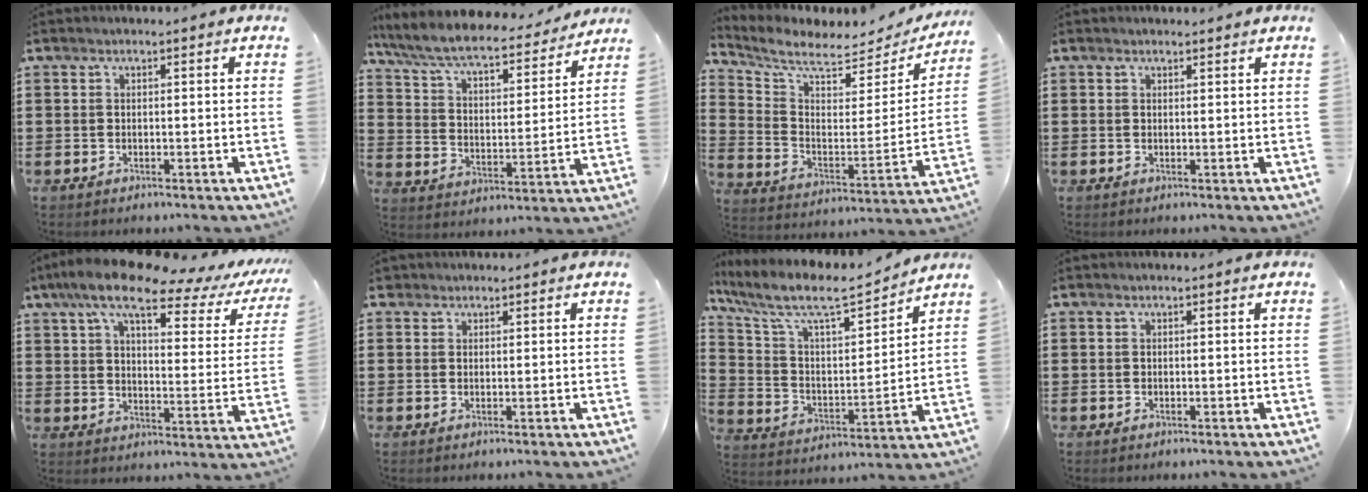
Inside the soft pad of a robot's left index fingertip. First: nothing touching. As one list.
[{"total": 8.2, "force": [7.4, 1.0, 3.4], "torque": [-0.098, -0.042, 0.125]}, {"total": 6.7, "force": [5.8, 1.7, 2.9], "torque": [-0.088, -0.043, 0.098]}, {"total": 0.7, "force": [0.6, 0.1, 0.1], "torque": [-0.005, -0.001, 0.013]}, {"total": 11.8, "force": [8.5, 2.7, 7.7], "torque": [-0.165, -0.033, 0.141]}, {"total": 1.2, "force": [0.9, 0.8, 0.2], "torque": [-0.008, 0.006, 0.018]}, {"total": 9.2, "force": [7.5, 2.0, 4.9], "torque": [-0.130, -0.047, 0.125]}, {"total": 0.0}]